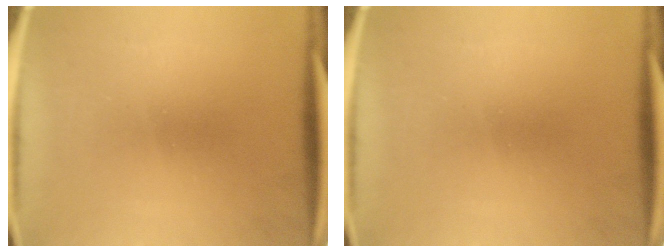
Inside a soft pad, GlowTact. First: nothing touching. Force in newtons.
{"total": 0.0}